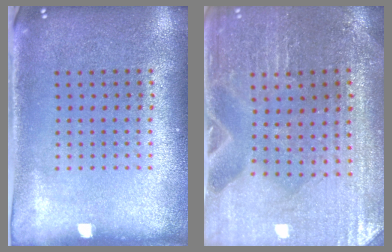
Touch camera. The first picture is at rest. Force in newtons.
{"total": 1.2, "press": 1.2, "slide": 0.0}